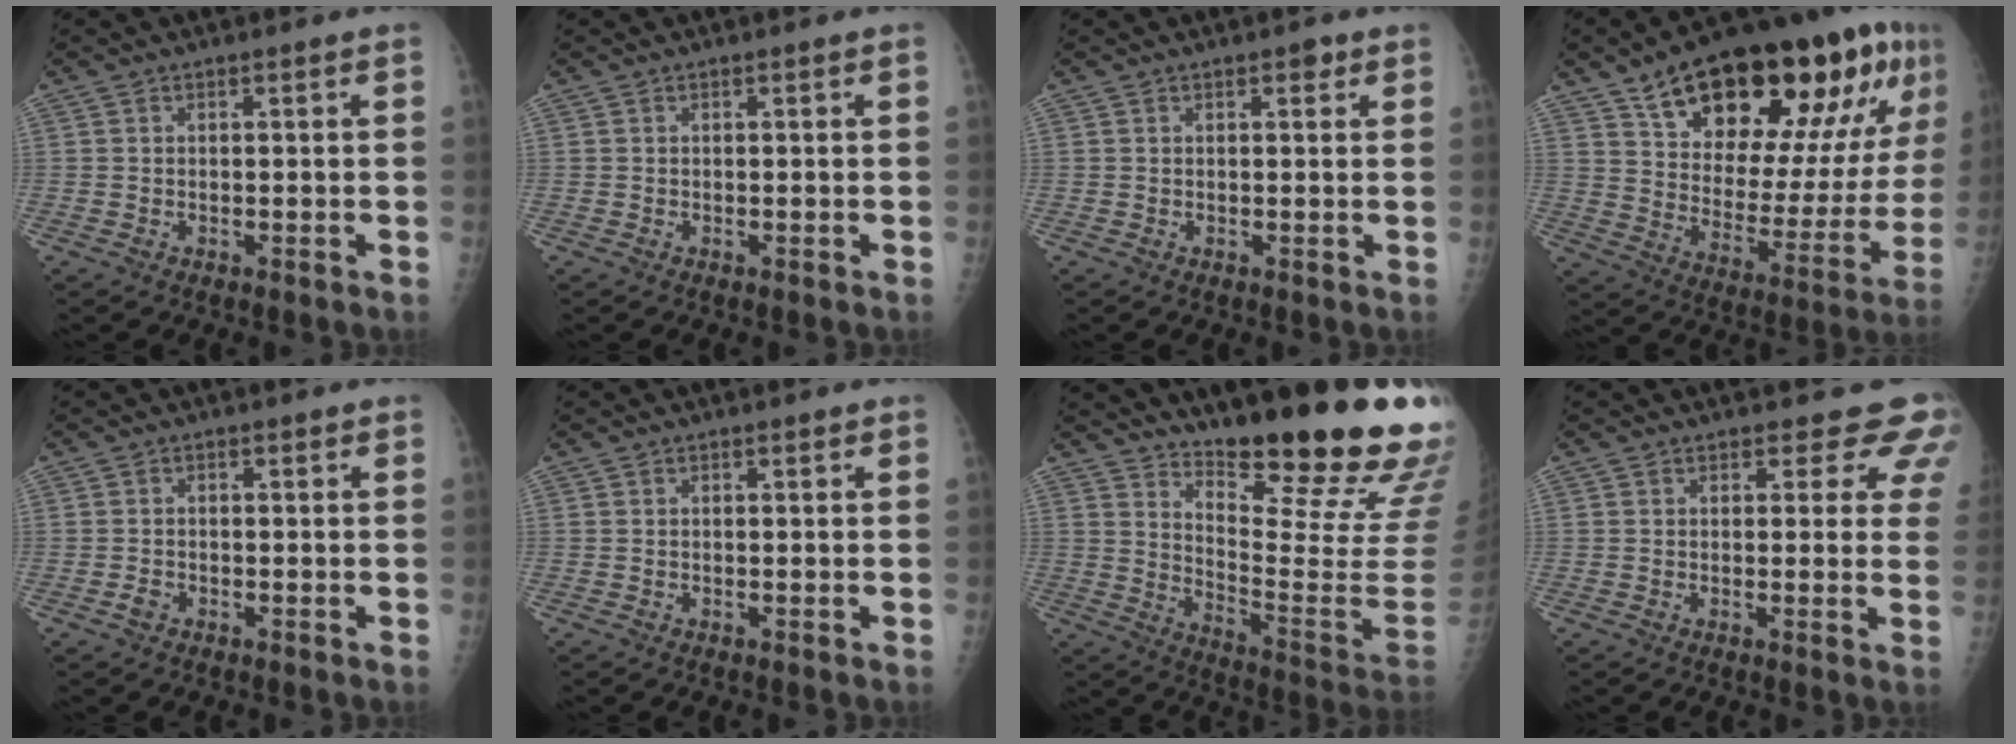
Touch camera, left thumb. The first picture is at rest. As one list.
[{"total": 0.0}, {"total": 1.5, "force": [0.9, 0.7, 1.0], "torque": [-0.007, -0.001, 0.009]}, {"total": 31.9, "force": [17.0, 12.2, 24.1], "torque": [-0.333, -0.025, 0.268]}, {"total": 1.4, "force": [-0.7, 1.1, 0.6], "torque": [-0.006, 0.003, -0.014]}, {"total": 0.0}, {"total": 23.7, "force": [17.7, 3.8, 15.3], "torque": [-0.202, -0.143, 0.252]}, {"total": 6.8, "force": [5.6, 3.2, 2.1], "torque": [0.020, -0.024, 0.041]}]